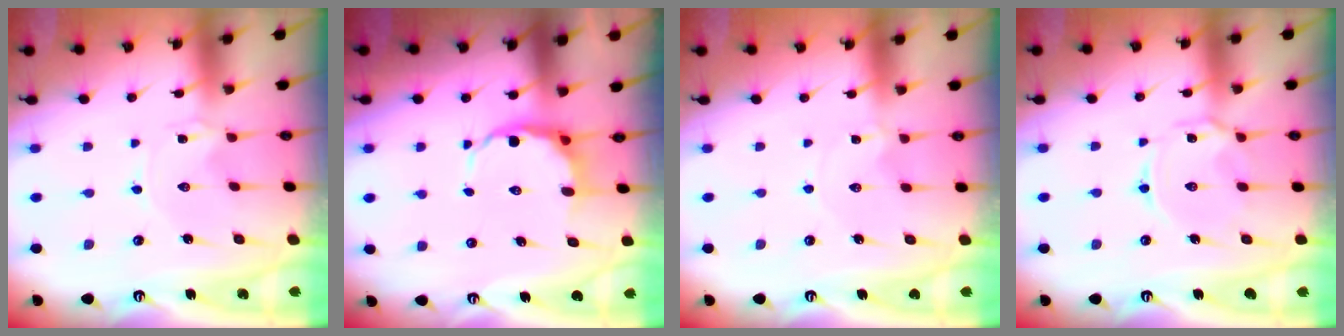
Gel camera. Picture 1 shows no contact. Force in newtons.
{"total": 7.3, "press": 7.1, "slide": 1.7}
{"total": 0.0}
{"total": 4.7, "press": 4.7, "slide": 0.5}